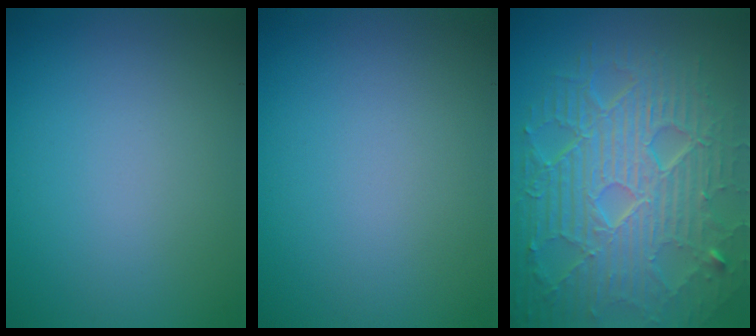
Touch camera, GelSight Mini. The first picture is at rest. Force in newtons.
{"total": 0.0}
{"total": 10.7, "press": 6.9, "slide": 8.2}